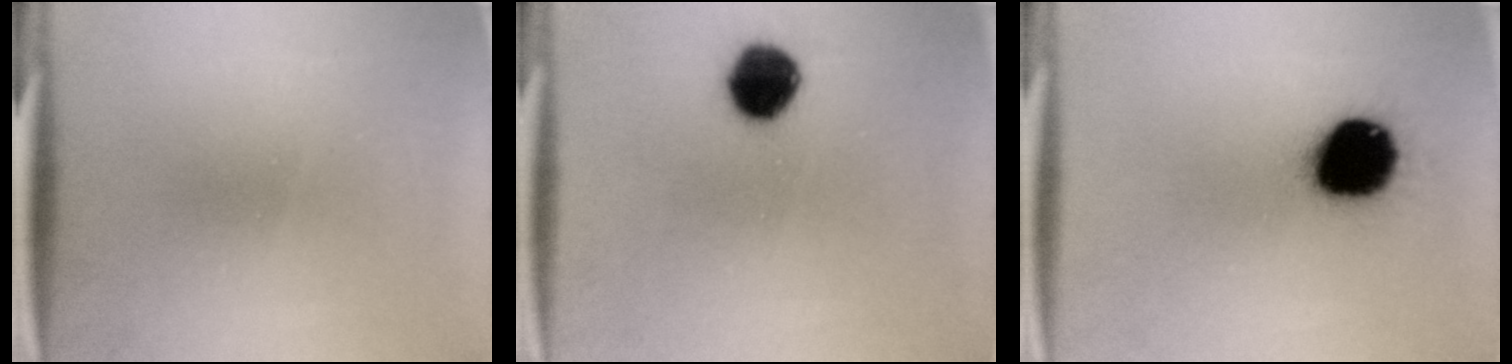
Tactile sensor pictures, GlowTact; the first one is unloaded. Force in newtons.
{"total": 9.0}
{"total": 16.7}